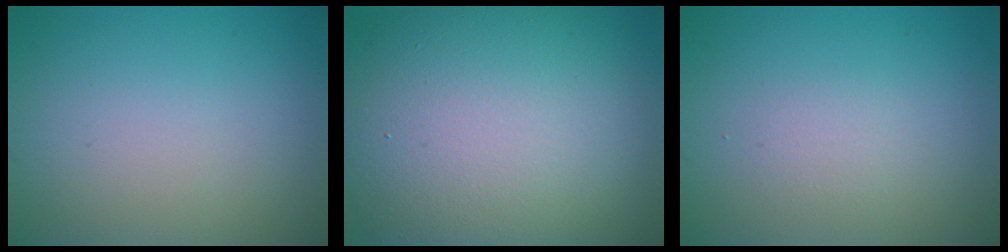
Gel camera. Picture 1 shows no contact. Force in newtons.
{"total": 15.7, "press": 15.7, "slide": 0.9}
{"total": 1.2, "press": 1.2, "slide": 0.1}